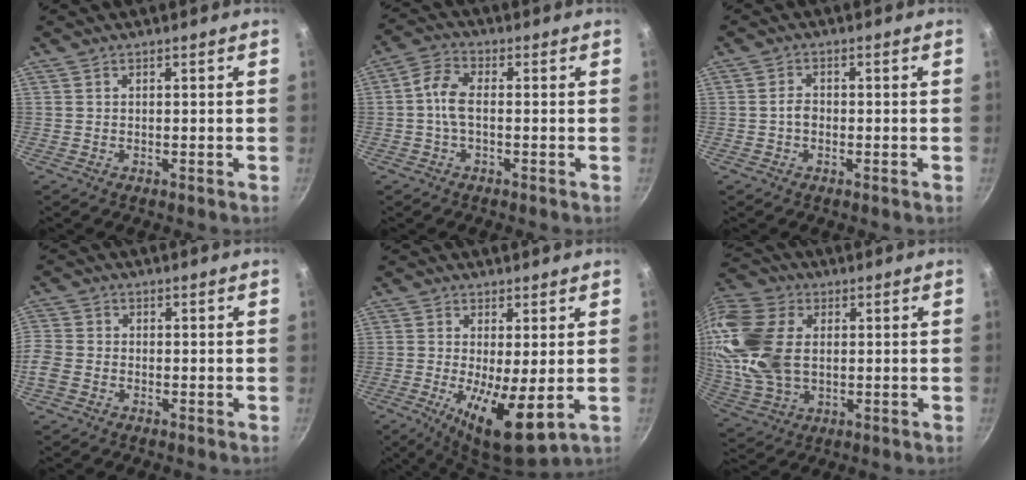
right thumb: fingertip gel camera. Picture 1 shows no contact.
{"total": 5.3, "force": [-0.7, 2.6, 4.6], "torque": [-0.104, 0.023, -0.025]}
{"total": 2.3, "force": [-0.4, 1.7, 1.6], "torque": [-0.020, 0.011, -0.008]}
{"total": 5.3, "force": [-2.0, 4.1, 2.8], "torque": [-0.067, 0.008, -0.053]}
{"total": 11.0, "force": [-1.5, 3.0, 10.4], "torque": [-0.177, -0.018, -0.017]}
{"total": 20.0, "force": [2.5, 13.7, 14.4], "torque": [-0.294, 0.003, 0.048]}